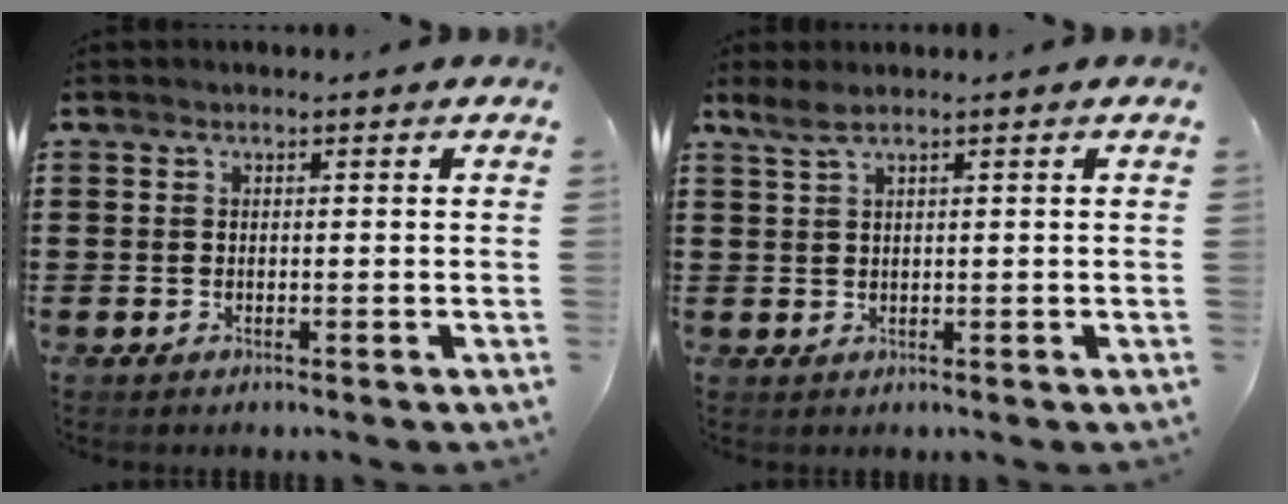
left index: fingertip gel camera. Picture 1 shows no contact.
{"total": 1.9, "force": [1.1, 0.3, 1.6], "torque": [-0.033, 0.001, 0.020]}